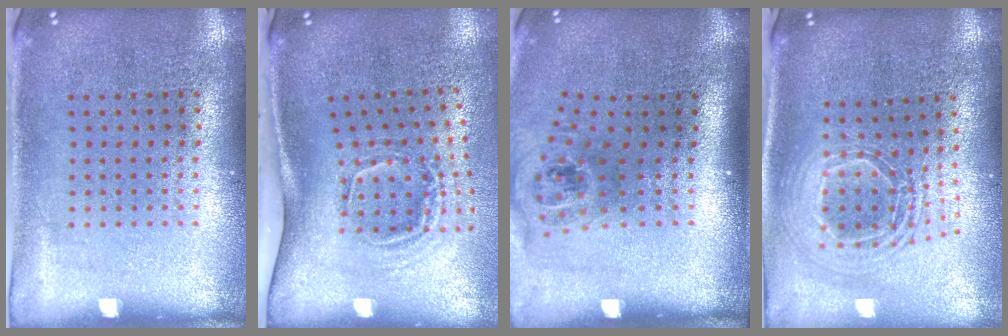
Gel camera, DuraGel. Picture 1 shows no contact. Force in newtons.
{"total": 2.1, "press": 1.3, "slide": 1.6}
{"total": 1.6, "press": 1.2, "slide": 1.1}
{"total": 2.1, "press": 1.7, "slide": 1.3}